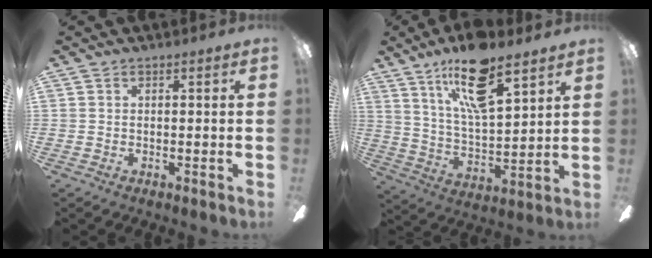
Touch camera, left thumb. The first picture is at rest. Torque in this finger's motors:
{"motor_torque": [0.31, 0.37, 1.36, -1.41, 0.15]}